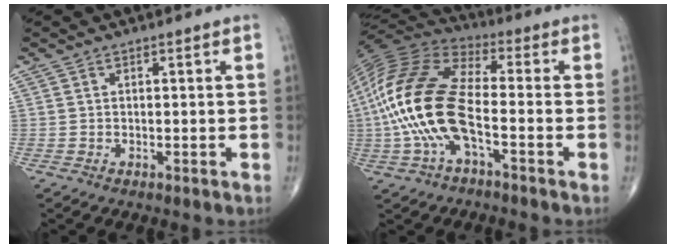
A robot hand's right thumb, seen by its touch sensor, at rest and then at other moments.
{"total": 19.5, "force": [-3.6, 8.3, 17.3], "torque": [-0.379, 0.026, -0.076]}